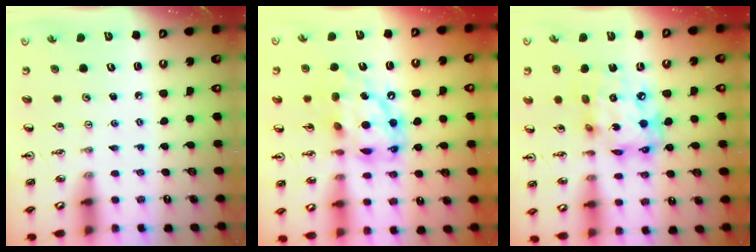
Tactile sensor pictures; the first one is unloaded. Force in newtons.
{"total": 15.4, "press": 15.3, "slide": 1.8}
{"total": 15.1, "press": 15.1, "slide": 1.3}